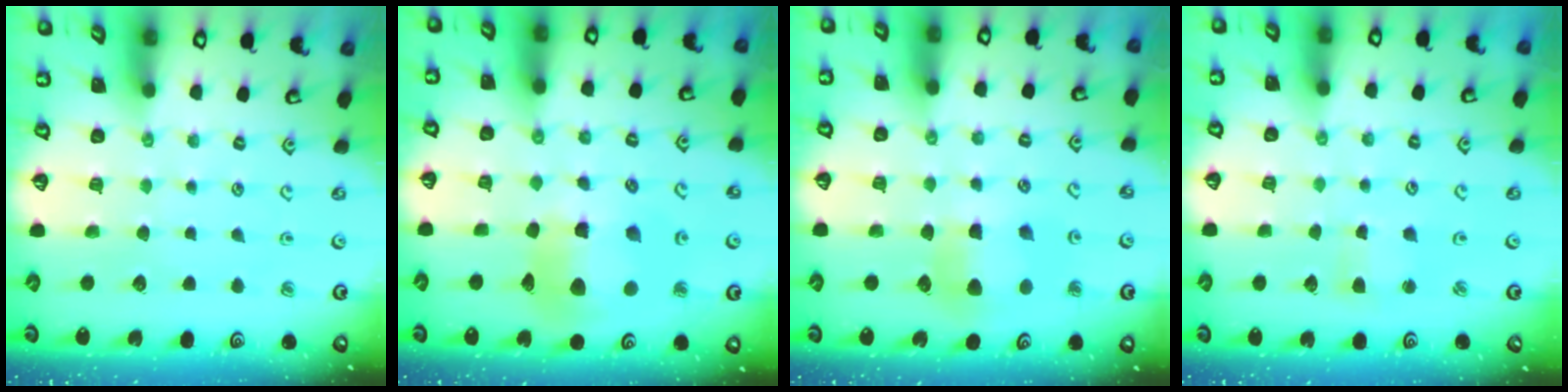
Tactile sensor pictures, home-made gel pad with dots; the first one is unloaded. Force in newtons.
{"total": 12.4, "press": 12.3, "slide": 1.8}
{"total": 5.7, "press": 5.7, "slide": 0.6}
{"total": 4.3, "press": 4.2, "slide": 0.6}